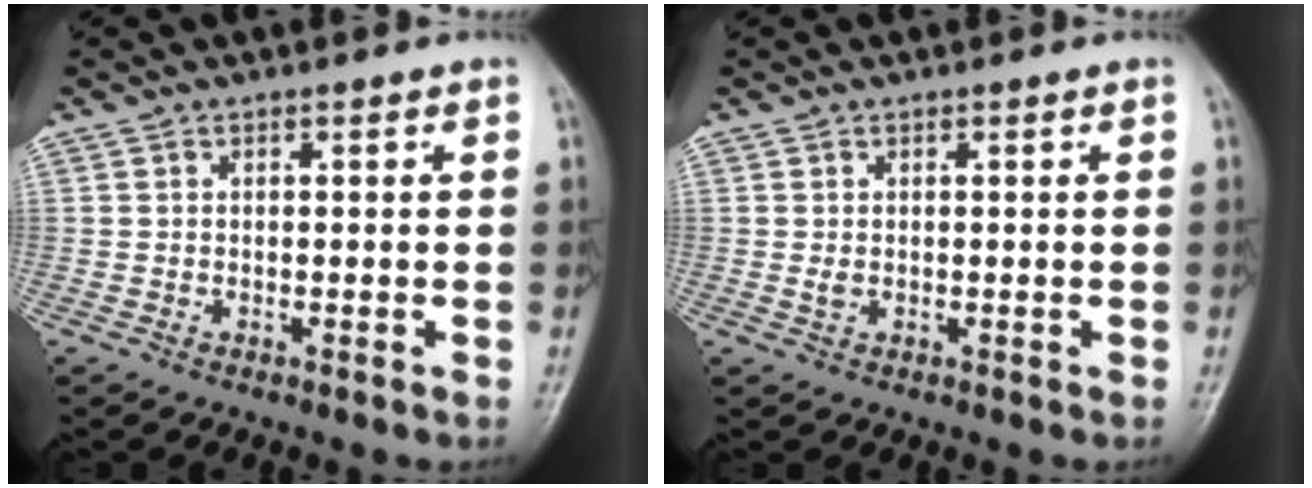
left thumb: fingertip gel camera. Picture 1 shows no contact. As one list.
[{"total": 1.0, "force": [0.2, 0.7, 0.7], "torque": [-0.011, -0.003, 0.008]}]